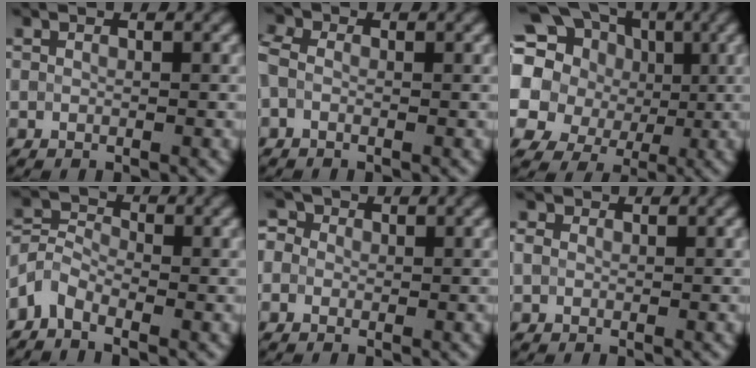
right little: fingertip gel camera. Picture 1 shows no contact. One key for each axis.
{"total": 2.3, "fx": -0.1, "fy": 1.8, "fz": 1.4, "tx": -0.034, "ty": 0.014, "tz": -0.024}
{"total": 17.3, "fx": 3.7, "fy": 15.3, "fz": 7.3, "tx": -0.190, "ty": 0.036, "tz": 0.023}
{"total": 3.0, "fx": -2.4, "fy": 1.3, "fz": 1.3, "tx": -0.035, "ty": 0.008, "tz": -0.062}
{"total": 2.9, "fx": 0.8, "fy": 2.4, "fz": 1.3, "tx": -0.008, "ty": 0.024, "tz": -0.019}
{"total": 1.0, "fx": 0.1, "fy": 0.9, "fz": 0.5, "tx": -0.012, "ty": 0.005, "tz": -0.004}